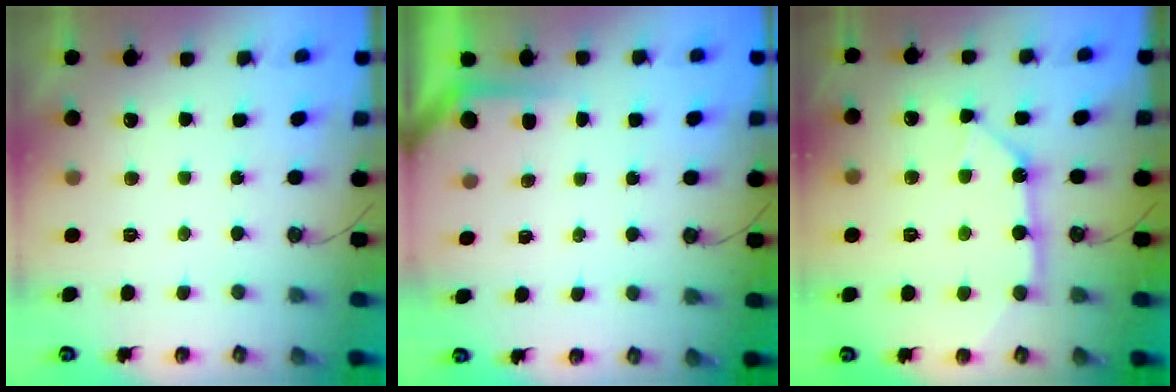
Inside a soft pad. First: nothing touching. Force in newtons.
{"total": 2.4, "press": 2.4, "slide": 0.2}
{"total": 11.4, "press": 11.3, "slide": 1.4}